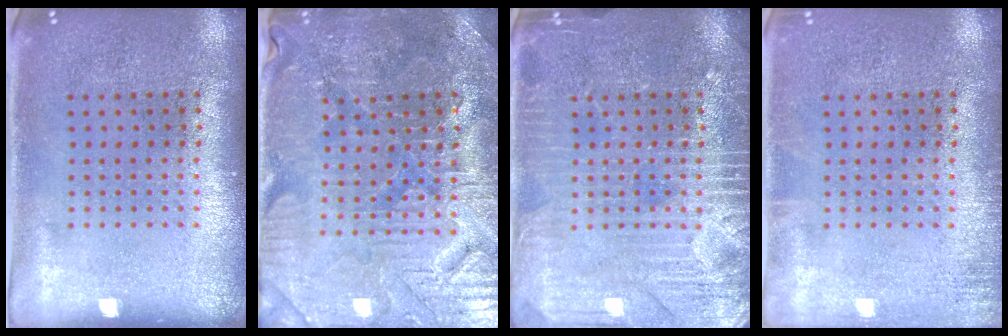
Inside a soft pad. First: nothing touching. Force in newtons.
{"total": 3.6, "press": 3.6, "slide": 0.5}
{"total": 5.2, "press": 5.1, "slide": 0.7}
{"total": 1.4, "press": 1.4, "slide": 0.2}